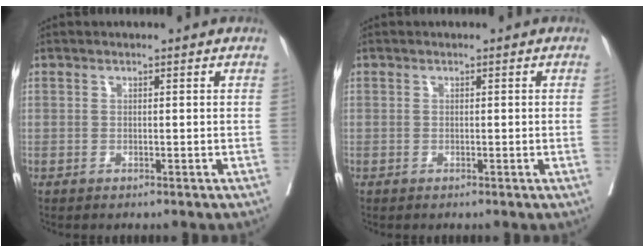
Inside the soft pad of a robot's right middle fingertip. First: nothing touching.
{"total": 0.7, "force": [0.0, -0.3, 0.7], "torque": [-0.008, 0.003, 0.002]}